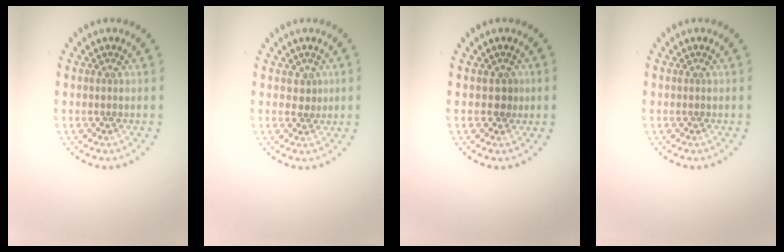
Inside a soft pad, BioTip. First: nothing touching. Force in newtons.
{"total": 1.0, "press": 0.7, "slide": 0.7}
{"total": 1.1, "press": 0.9, "slide": 0.6}
{"total": 0.0}